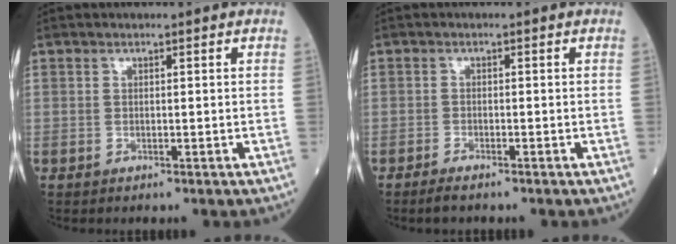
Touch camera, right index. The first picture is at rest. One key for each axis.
{"total": 1.7, "fx": -1.4, "fy": 0.2, "fz": 0.9, "tx": -0.025, "ty": -0.004, "tz": -0.025}